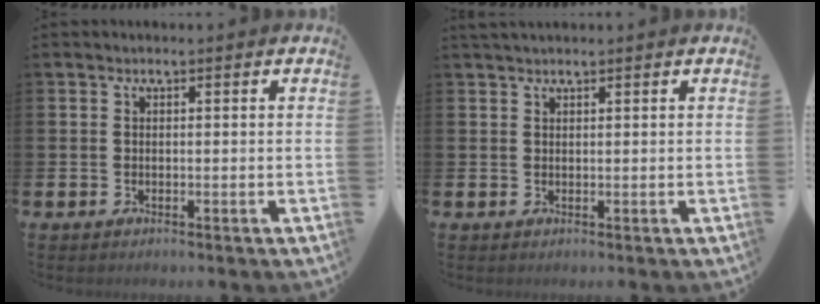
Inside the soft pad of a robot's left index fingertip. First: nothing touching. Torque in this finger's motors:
{"motor_torque": [0.15, -0.02, 0.35, 0.10]}